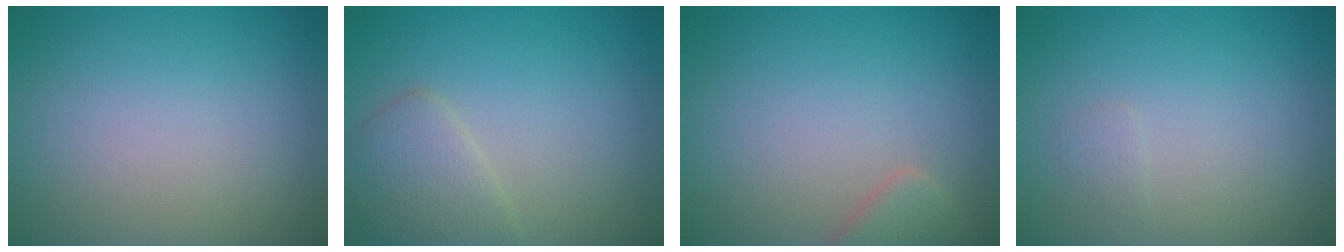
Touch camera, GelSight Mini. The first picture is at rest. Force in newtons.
{"total": 2.9, "press": 2.9, "slide": 0.1}
{"total": 2.0, "press": 2.0, "slide": 0.2}
{"total": 0.6, "press": 0.6, "slide": 0.1}